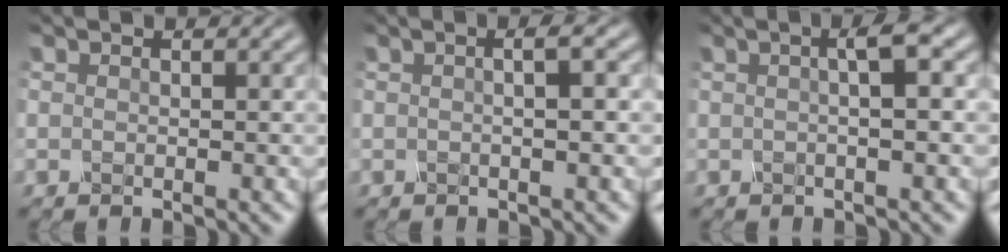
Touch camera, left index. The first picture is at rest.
{"total": 2.8, "force": [0.5, 1.0, 2.6], "torque": [-0.015, 0.008, -0.011]}
{"total": 2.8, "force": [0.5, 0.5, 2.7], "torque": [-0.038, 0.010, 0.003]}